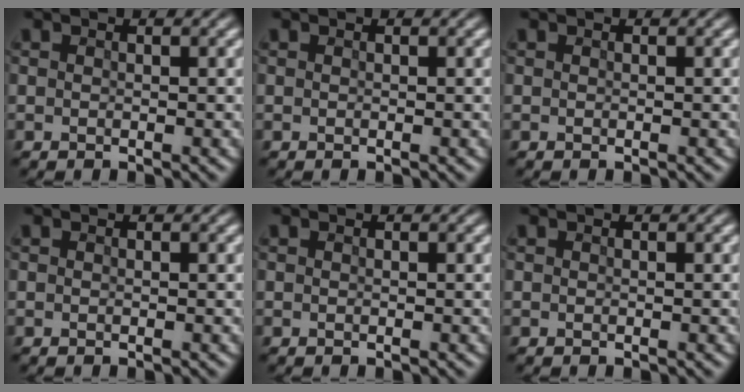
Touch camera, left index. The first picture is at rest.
{"total": 0.0}
{"total": 0.0}
{"total": 0.0}
{"total": 0.0}
{"total": 0.0}